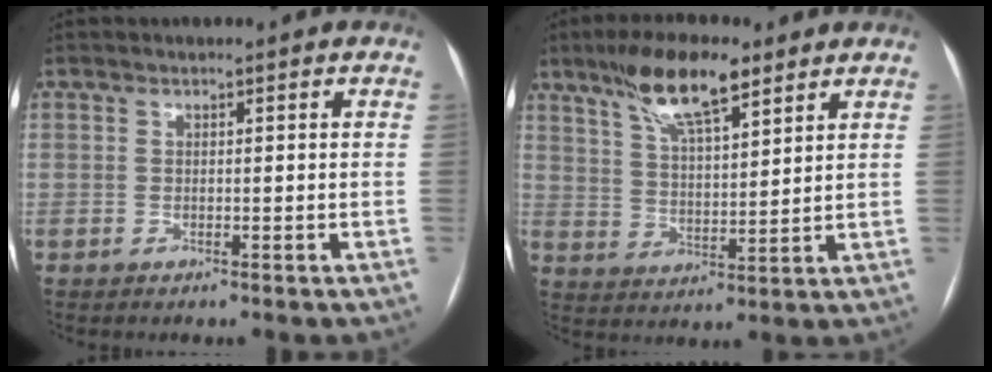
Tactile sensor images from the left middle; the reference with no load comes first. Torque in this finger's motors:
{"motor_torque": [1.07, -1.07, 0.40, 0.17]}